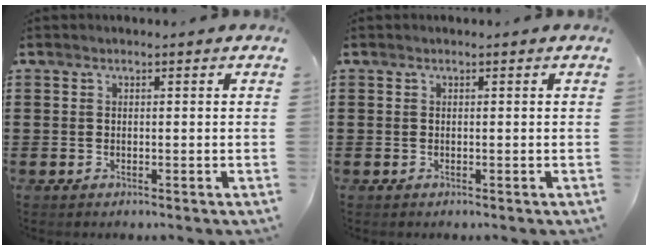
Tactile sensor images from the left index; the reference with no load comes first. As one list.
[{"total": 0.0}]